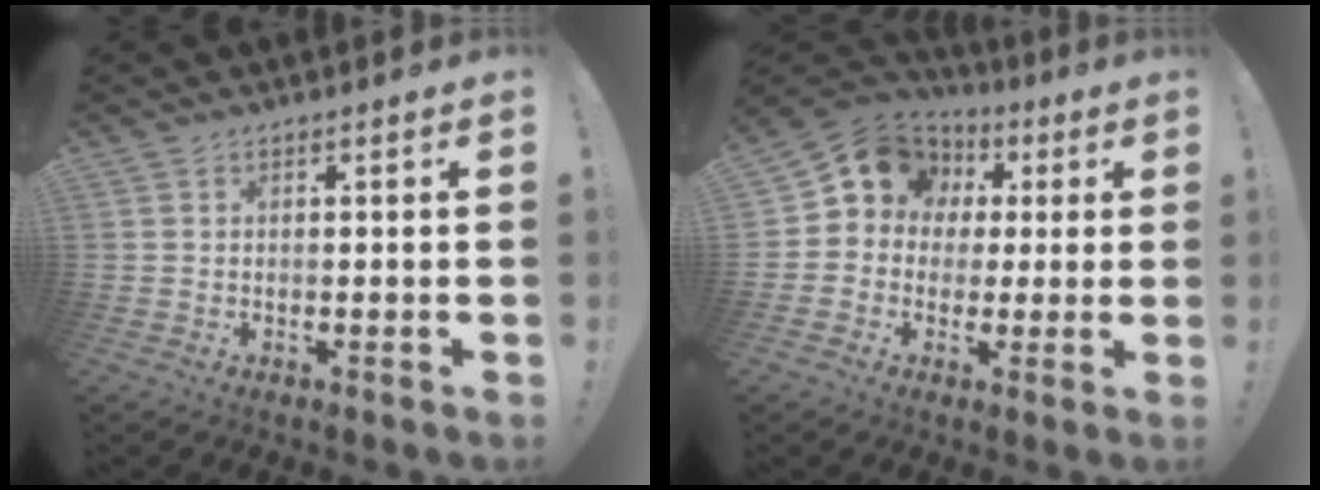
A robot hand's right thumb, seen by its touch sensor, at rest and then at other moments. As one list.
[{"total": 11.4, "force": [3.4, 10.0, 4.2], "torque": [-0.057, -0.012, 0.071]}]